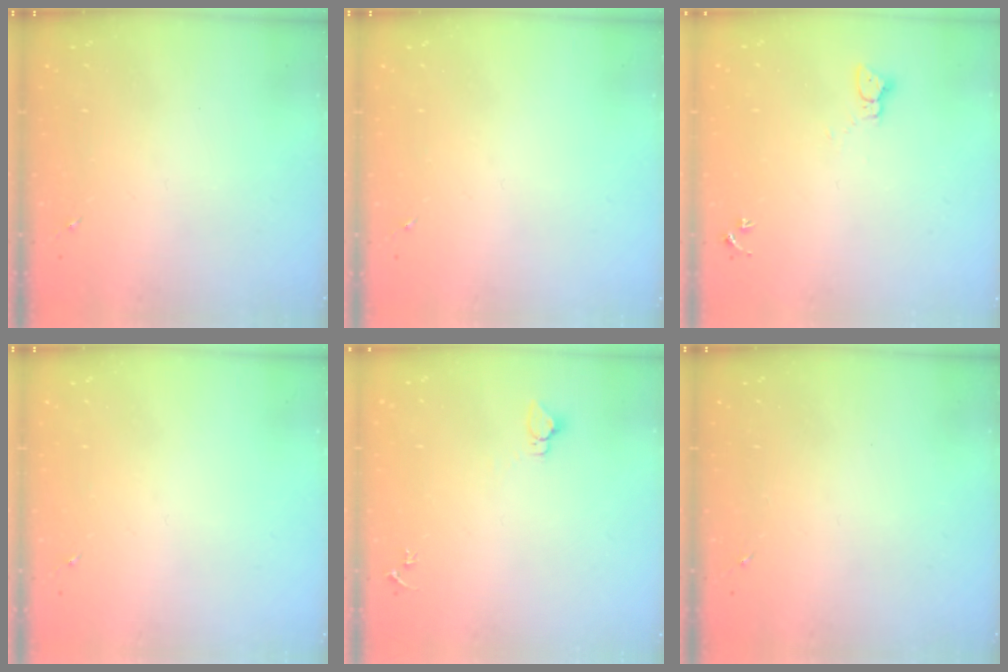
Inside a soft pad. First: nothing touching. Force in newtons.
{"total": 0.0}
{"total": 2.3, "press": 2.3, "slide": 0.3}
{"total": 0.0}
{"total": 2.8, "press": 2.8, "slide": 0.2}
{"total": 0.0}